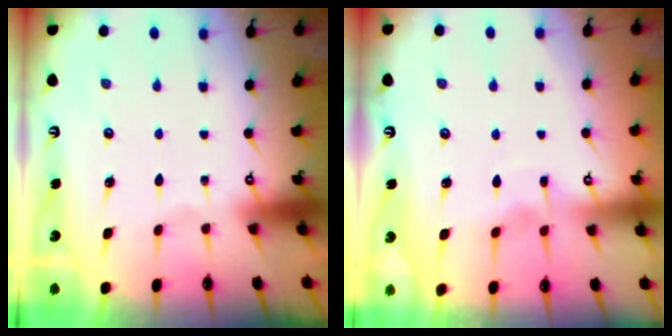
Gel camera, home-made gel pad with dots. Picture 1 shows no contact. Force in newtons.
{"total": 2.6, "press": 2.6, "slide": 0.2}